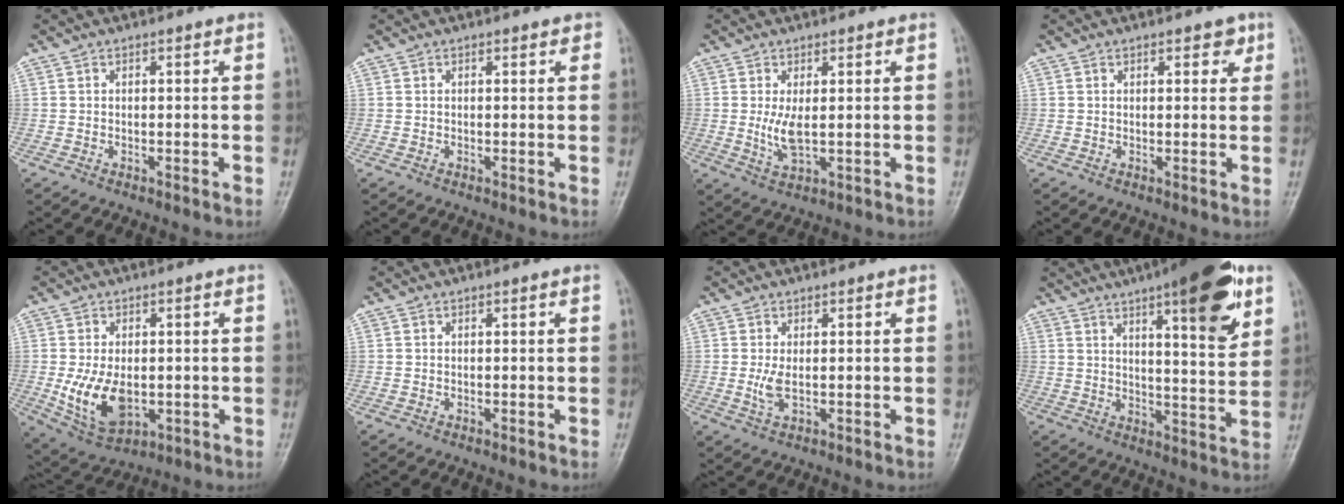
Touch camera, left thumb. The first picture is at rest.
{"total": 1.1, "force": [0.6, 0.5, 0.7], "torque": [-0.005, 0.000, 0.004]}
{"total": 4.4, "force": [0.5, 1.5, 4.1], "torque": [-0.084, -0.013, 0.016]}
{"total": 2.5, "force": [1.4, 1.3, 1.6], "torque": [-0.006, -0.004, 0.016]}
{"total": 10.2, "force": [-1.4, 6.3, 8.0], "torque": [-0.138, -0.010, -0.009]}
{"total": 0.0}
{"total": 3.1, "force": [0.2, 1.2, 2.9], "torque": [-0.060, -0.004, 0.010]}
{"total": 17.5, "force": [9.4, 4.4, 14.1], "torque": [-0.173, -0.039, 0.131]}